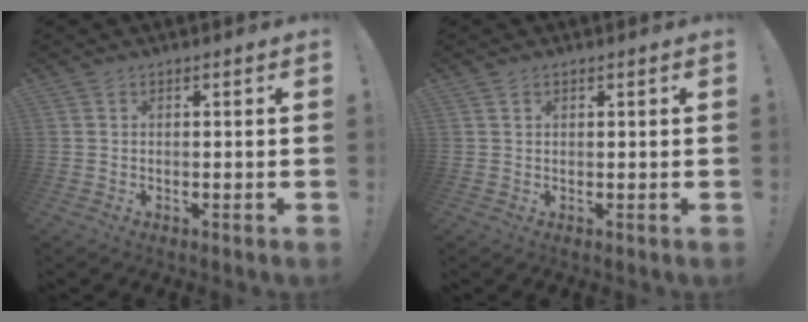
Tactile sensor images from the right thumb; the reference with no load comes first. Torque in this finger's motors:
{"motor_torque": [-0.04, -0.04, -0.46, -0.05, 0.00]}